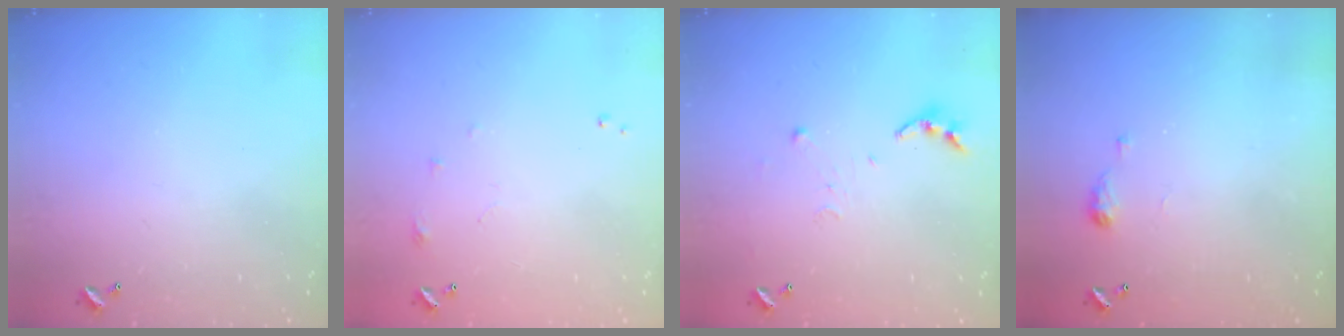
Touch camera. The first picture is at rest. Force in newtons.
{"total": 5.9, "press": 5.9, "slide": 0.8}
{"total": 4.9, "press": 4.8, "slide": 0.5}
{"total": 4.8, "press": 4.7, "slide": 0.6}